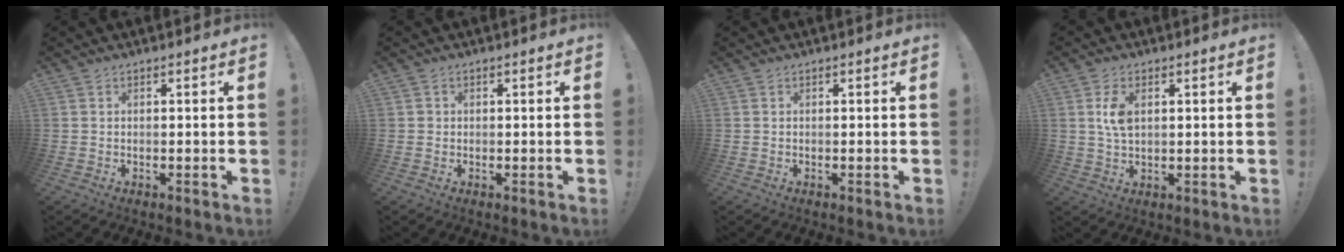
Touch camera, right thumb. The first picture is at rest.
{"total": 0.7, "force": [0.1, 0.7, 0.1], "torque": [-0.003, 0.004, 0.002]}
{"total": 0.0}
{"total": 6.0, "force": [1.7, 3.4, 4.6], "torque": [-0.075, -0.005, 0.026]}